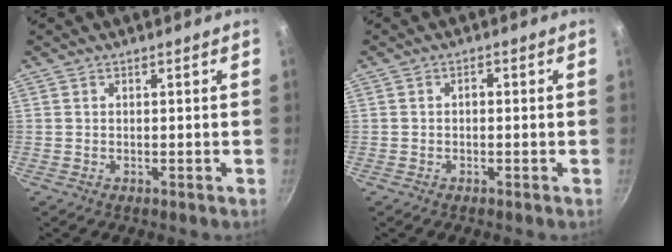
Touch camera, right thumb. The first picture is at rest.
{"total": 1.1, "force": [-0.3, 0.8, 0.8], "torque": [-0.012, 0.008, -0.005]}